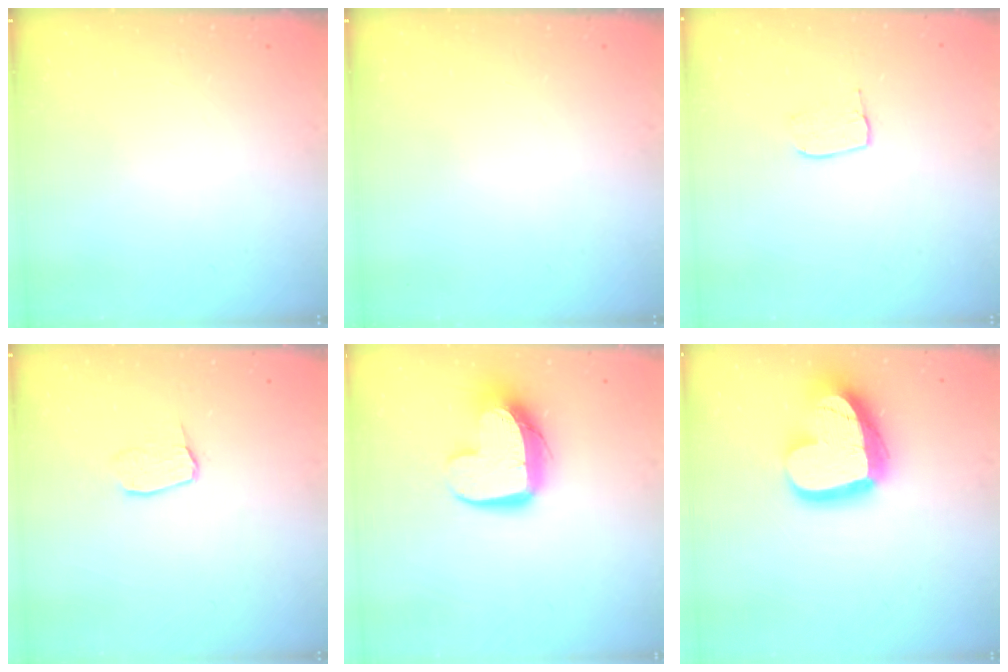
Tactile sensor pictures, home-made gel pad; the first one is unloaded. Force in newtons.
{"total": 0.0}
{"total": 5.5, "press": 5.5, "slide": 0.3}
{"total": 3.0, "press": 3.0, "slide": 0.2}
{"total": 13.2, "press": 13.2, "slide": 1.1}
{"total": 20.4, "press": 20.3, "slide": 1.7}